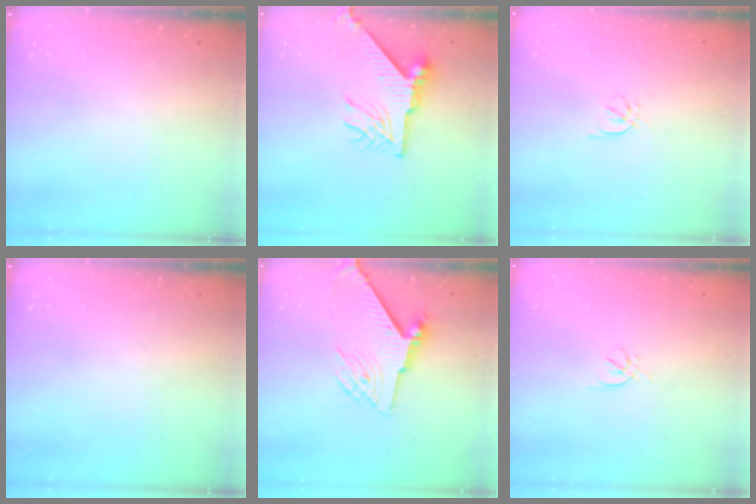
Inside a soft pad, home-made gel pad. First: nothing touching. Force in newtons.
{"total": 8.5, "press": 8.4, "slide": 1.0}
{"total": 1.6, "press": 1.5, "slide": 0.5}
{"total": 0.0}
{"total": 8.1, "press": 8.1, "slide": 0.6}
{"total": 1.7, "press": 1.6, "slide": 0.5}